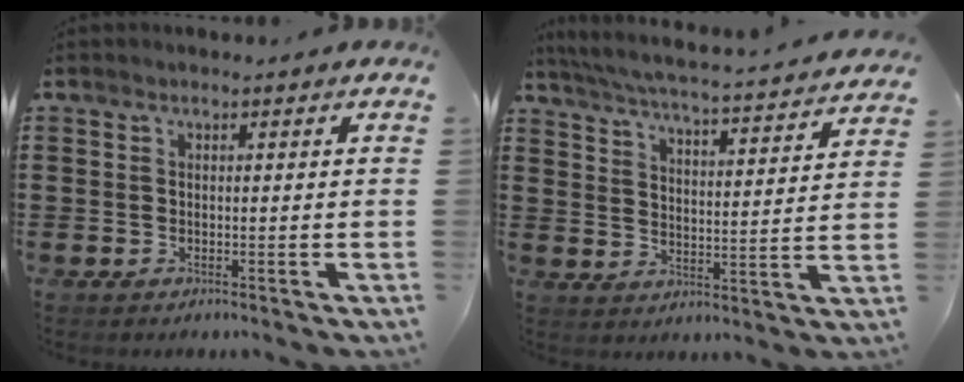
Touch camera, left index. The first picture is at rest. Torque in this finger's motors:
{"motor_torque": [2.14, 0.00, 0.18, 0.09]}